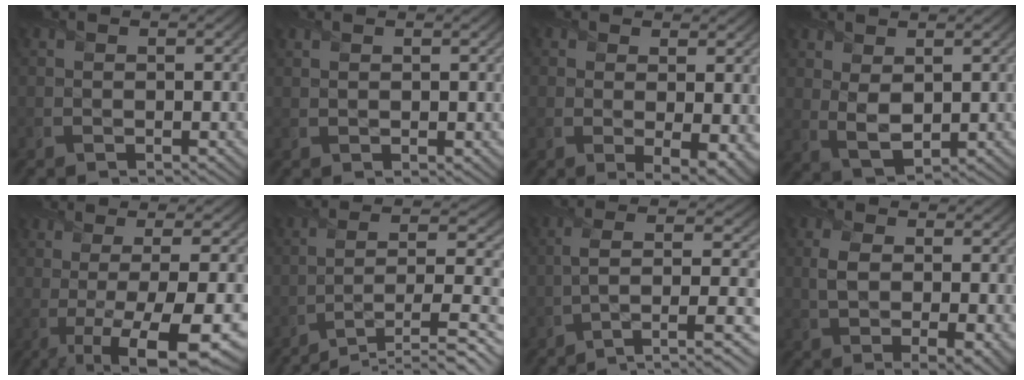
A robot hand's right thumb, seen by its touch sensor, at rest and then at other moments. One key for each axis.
{"total": 1.1, "fx": 0.6, "fy": 0.1, "fz": 0.9, "tx": -0.019, "ty": 0.004, "tz": 0.011}
{"total": 5.1, "fx": 0.4, "fy": 2.0, "fz": 4.6, "tx": -0.074, "ty": -0.019, "tz": 0.018}
{"total": 4.1, "fx": 1.4, "fy": 2.2, "fz": 3.1, "tx": -0.078, "ty": -0.004, "tz": 0.035}
{"total": 12.2, "fx": -2.0, "fy": 2.7, "fz": 11.7, "tx": -0.162, "ty": 0.009, "tz": -0.017}
{"total": 12.7, "fx": -8.3, "fy": 2.8, "fz": 9.2, "tx": -0.148, "ty": 0.013, "tz": -0.123}
{"total": 9.0, "fx": -2.9, "fy": 3.0, "fz": 8.0, "tx": -0.130, "ty": 0.000, "tz": -0.038}
{"total": 7.1, "fx": 1.0, "fy": 3.4, "fz": 6.2, "tx": -0.128, "ty": -0.010, "tz": 0.022}